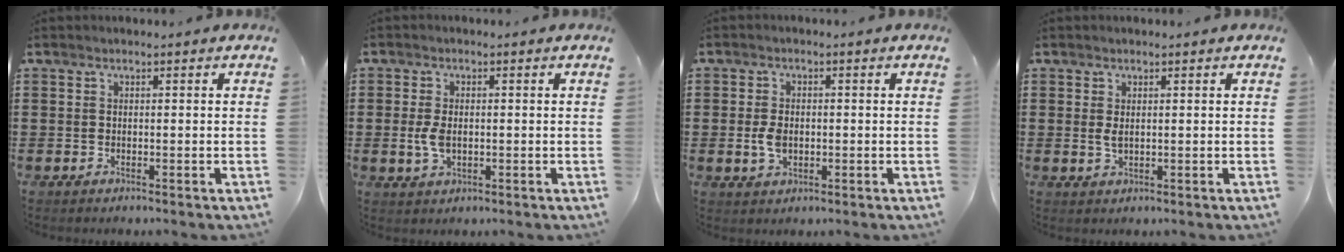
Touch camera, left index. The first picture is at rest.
{"total": 3.7, "force": [0.0, 2.0, 3.1], "torque": [-0.083, -0.004, -0.007]}
{"total": 3.6, "force": [-0.2, 2.2, 2.9], "torque": [-0.070, -0.001, -0.007]}
{"total": 1.8, "force": [0.4, 0.7, 1.6], "torque": [-0.041, 0.001, 0.004]}